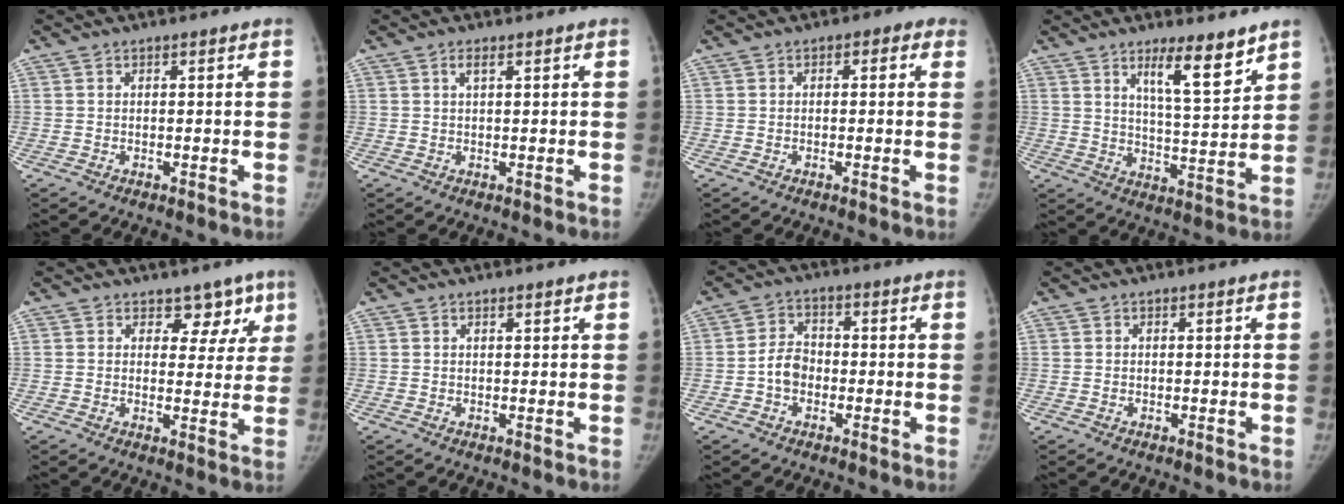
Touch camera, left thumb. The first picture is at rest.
{"total": 1.3, "force": [0.6, 0.3, 1.0], "torque": [-0.019, 0.003, 0.011]}
{"total": 2.7, "force": [1.0, 1.8, 1.8], "torque": [0.005, 0.006, -0.001]}
{"total": 9.7, "force": [6.6, 1.8, 6.9], "torque": [-0.096, -0.053, 0.109]}
{"total": 5.6, "force": [3.7, 3.7, 1.9], "torque": [0.024, -0.017, 0.045]}
{"total": 0.7, "force": [0.6, 0.2, 0.4], "torque": [-0.005, -0.003, 0.010]}
{"total": 5.1, "force": [-1.3, 4.0, 2.8], "torque": [-0.032, 0.021, -0.030]}
{"total": 0.0}